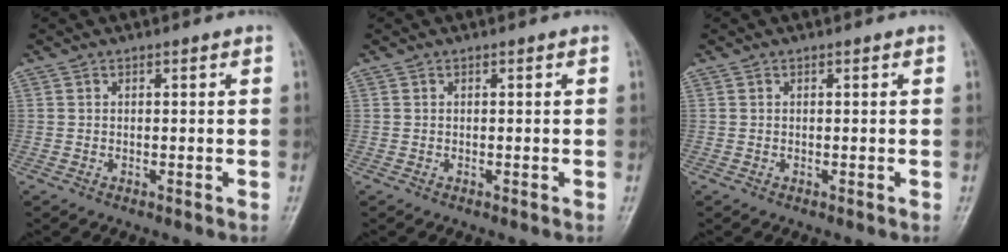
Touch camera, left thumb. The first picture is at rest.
{"total": 0.0}
{"total": 0.0}